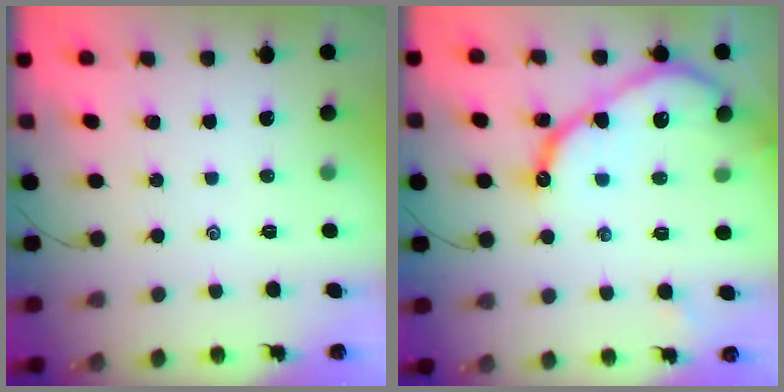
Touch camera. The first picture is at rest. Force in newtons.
{"total": 13.4, "press": 13.4, "slide": 1.0}